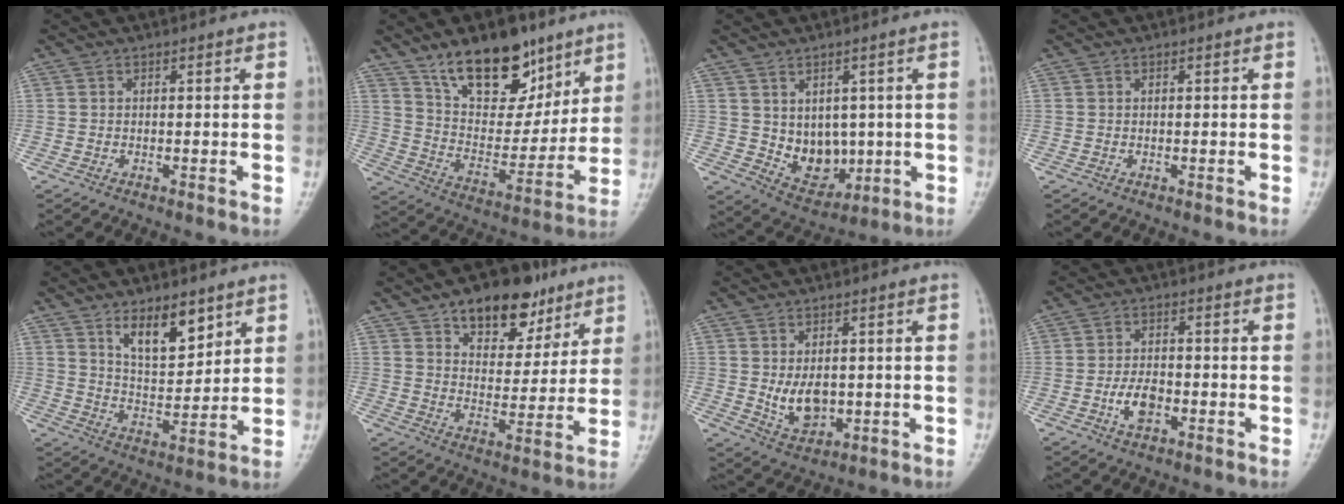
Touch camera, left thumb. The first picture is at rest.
{"total": 18.9, "force": [12.5, 9.5, 10.5], "torque": [-0.110, -0.074, 0.218]}
{"total": 8.3, "force": [0.3, 6.3, 5.4], "torque": [-0.042, -0.018, 0.031]}
{"total": 0.0}
{"total": 10.3, "force": [6.1, 4.5, 7.0], "torque": [-0.089, -0.047, 0.111]}
{"total": 14.5, "force": [9.0, 7.9, 8.1], "torque": [-0.067, -0.044, 0.137]}
{"total": 6.6, "force": [0.1, 4.4, 5.0], "torque": [-0.060, -0.014, 0.018]}
{"total": 5.0, "force": [-1.9, 2.7, 3.8], "torque": [-0.060, 0.011, -0.035]}